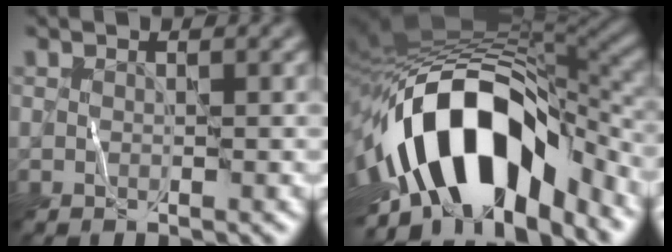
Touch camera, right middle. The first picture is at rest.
{"total": 15.1, "force": [-5.0, 8.0, 11.8], "torque": [-0.197, 0.010, -0.090]}